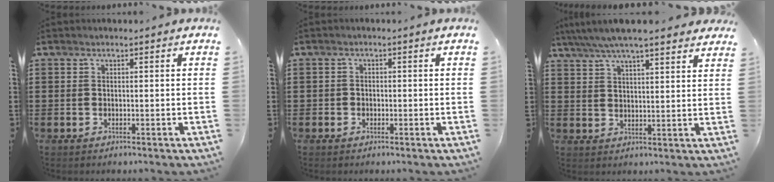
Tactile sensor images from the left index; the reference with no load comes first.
{"total": 0.9, "force": [-0.5, 0.8, 0.1], "torque": [-0.005, 0.003, -0.012]}
{"total": 6.1, "force": [5.3, 0.6, 2.9], "torque": [-0.071, -0.012, 0.095]}